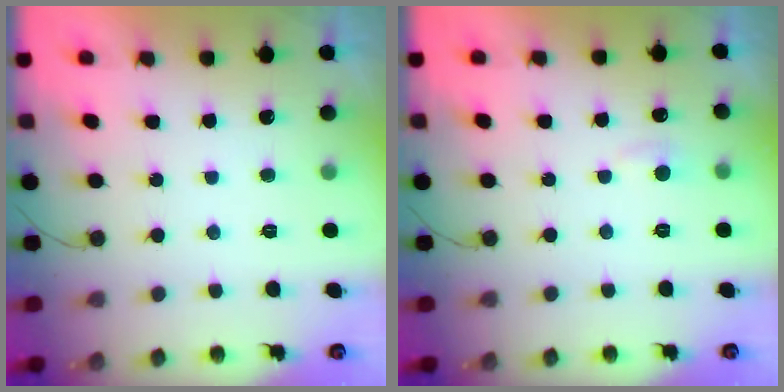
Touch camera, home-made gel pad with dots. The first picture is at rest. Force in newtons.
{"total": 4.0, "press": 3.9, "slide": 0.5}